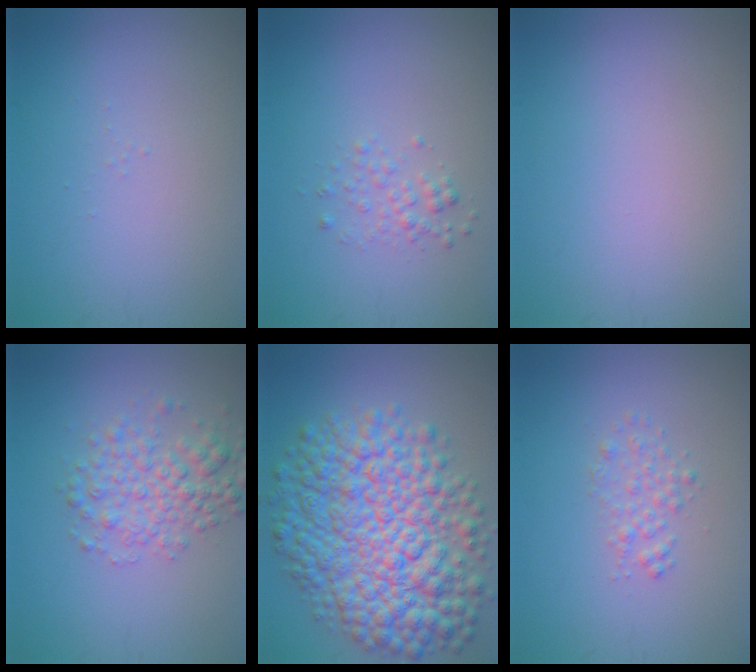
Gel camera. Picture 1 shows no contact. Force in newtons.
{"total": 1.4, "press": 1.4, "slide": 0.1}
{"total": 0.0}
{"total": 3.9, "press": 3.9, "slide": 0.1}
{"total": 12.2, "press": 12.2, "slide": 0.2}
{"total": 1.5, "press": 1.5, "slide": 0.0}